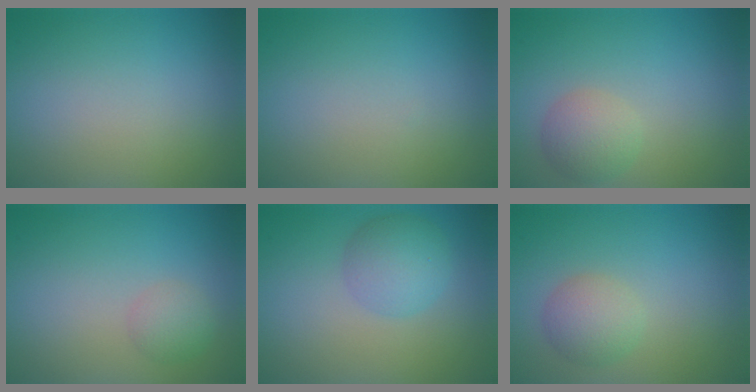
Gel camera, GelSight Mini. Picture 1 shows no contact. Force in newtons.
{"total": 0.0}
{"total": 3.0, "press": 3.0, "slide": 0.1}
{"total": 1.9, "press": 1.8, "slide": 0.1}
{"total": 3.5, "press": 3.5, "slide": 0.1}
{"total": 2.7, "press": 2.7, "slide": 0.2}